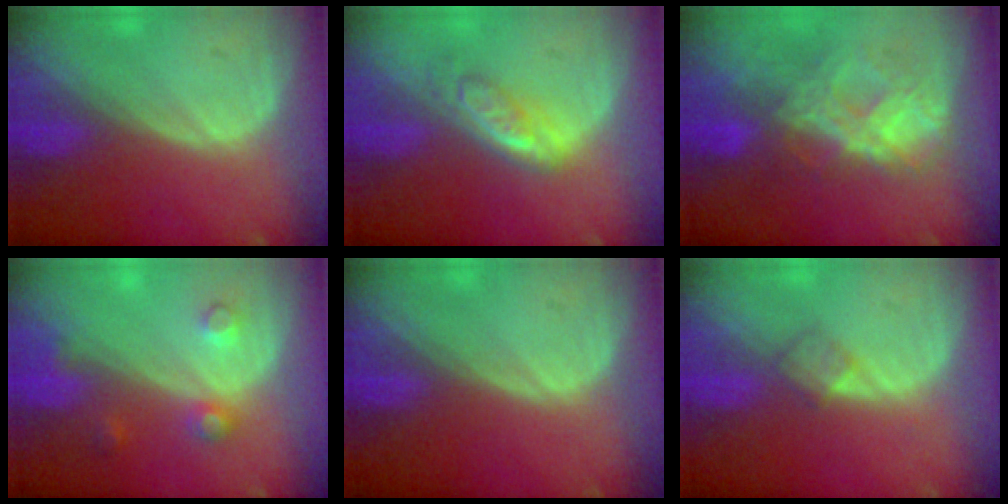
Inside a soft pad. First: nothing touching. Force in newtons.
{"total": 5.0, "press": 4.6, "slide": 2.0}
{"total": 8.3, "press": 7.4, "slide": 3.7}
{"total": 3.5, "press": 3.5, "slide": 0.2}
{"total": 0.0}
{"total": 2.0, "press": 2.0, "slide": 0.2}